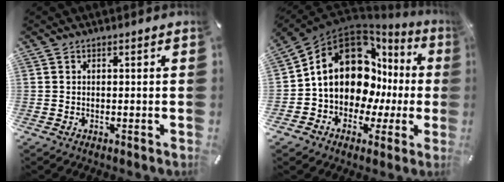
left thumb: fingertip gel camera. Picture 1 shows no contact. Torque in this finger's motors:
{"motor_torque": [0.70, 1.76, 2.62, -0.14, 0.29]}